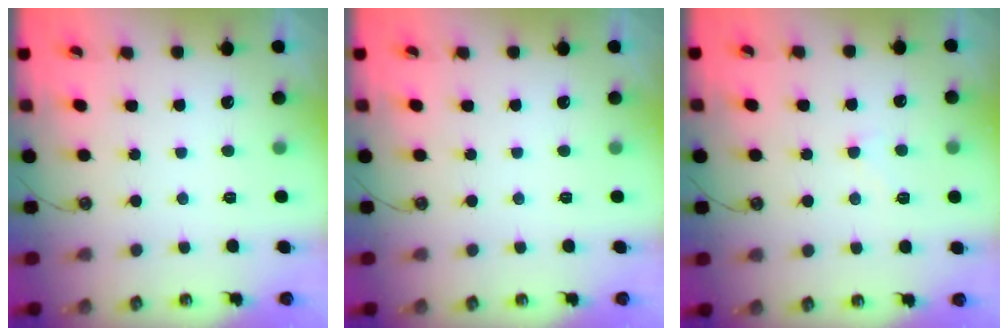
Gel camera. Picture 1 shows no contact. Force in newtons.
{"total": 0.0}
{"total": 1.0, "press": 0.8, "slide": 0.6}